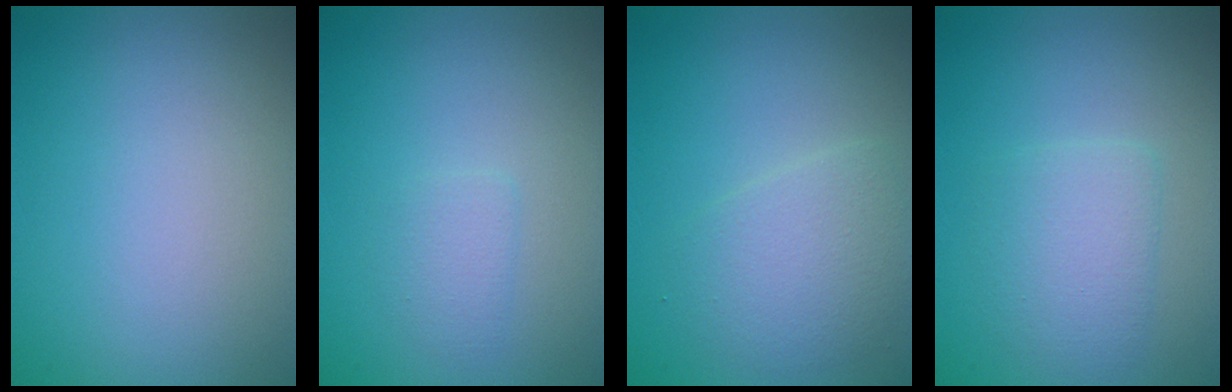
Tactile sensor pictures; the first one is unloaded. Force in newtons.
{"total": 1.3, "press": 1.3, "slide": 0.1}
{"total": 2.8, "press": 2.8, "slide": 0.1}
{"total": 2.6, "press": 2.6, "slide": 0.2}